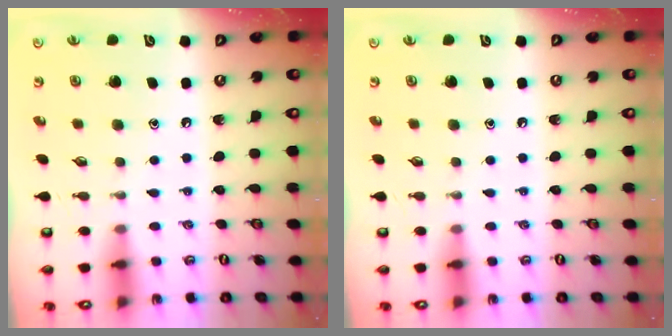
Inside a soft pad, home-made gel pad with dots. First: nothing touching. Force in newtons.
{"total": 0.0}